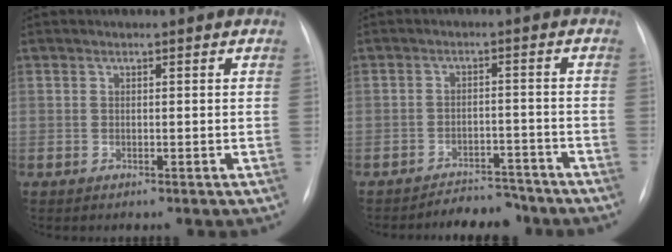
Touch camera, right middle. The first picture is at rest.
{"total": 5.8, "force": [-5.5, 1.8, 0.3], "torque": [0.004, 0.005, -0.084]}